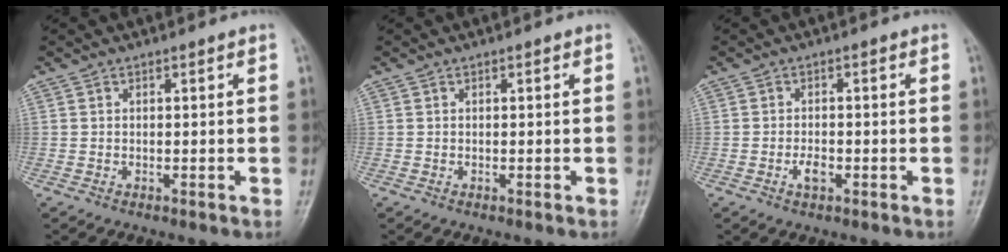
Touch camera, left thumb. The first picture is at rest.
{"total": 0.0}
{"total": 2.5, "force": [-1.0, 1.4, 1.9], "torque": [-0.031, 0.005, -0.019]}